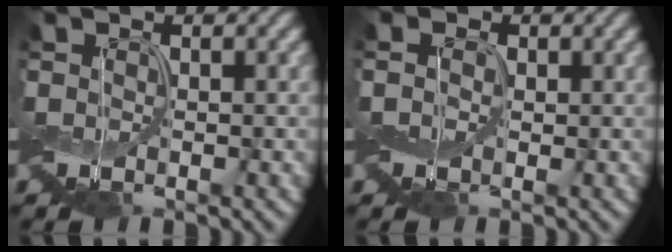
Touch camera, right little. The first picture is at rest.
{"total": 1.4, "force": [0.2, 1.2, 0.7], "torque": [-0.023, 0.008, -0.003]}